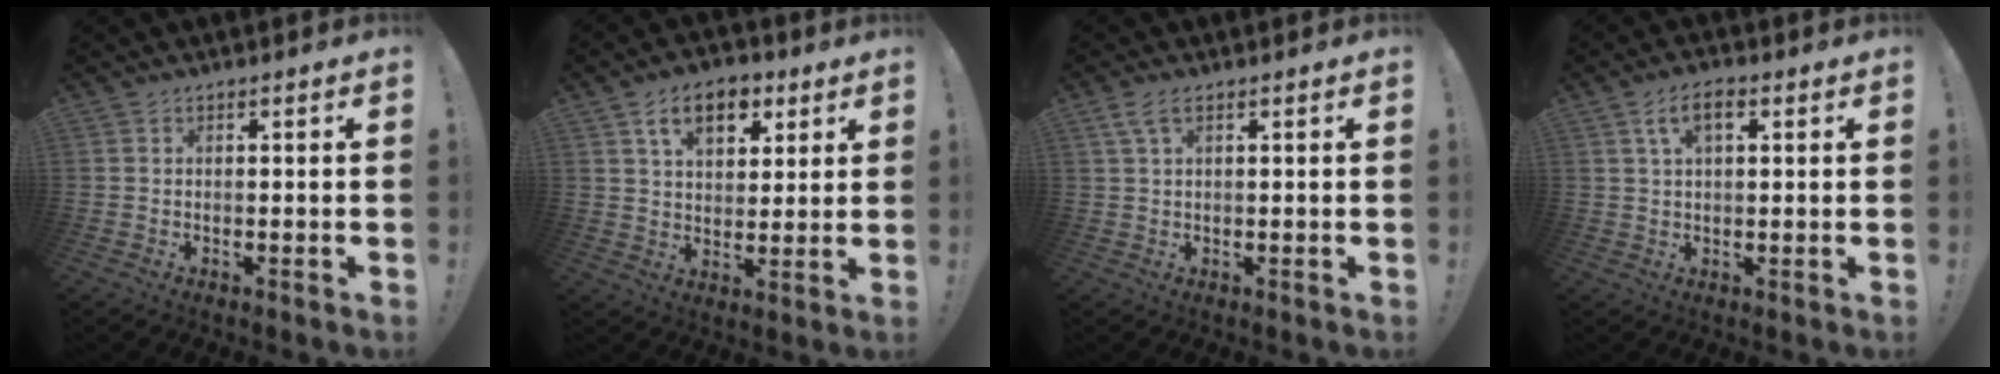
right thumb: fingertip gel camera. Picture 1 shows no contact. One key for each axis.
{"total": 11.8, "fx": 5.8, "fy": 7.3, "fz": 7.2, "tx": -0.101, "ty": -0.012, "tz": 0.104}
{"total": 4.1, "fx": 1.9, "fy": 1.7, "fz": 3.2, "tx": -0.065, "ty": 0.005, "tz": 0.037}
{"total": 6.3, "fx": 2.4, "fy": 3.0, "fz": 4.9, "tx": -0.084, "ty": 0.003, "tz": 0.042}